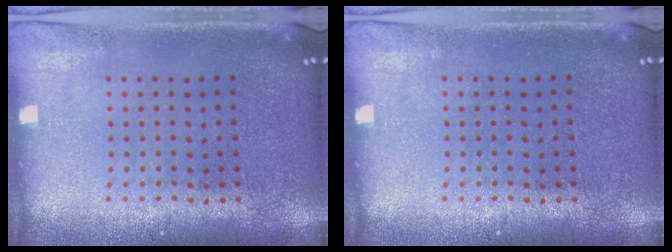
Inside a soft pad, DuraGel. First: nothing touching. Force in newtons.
{"total": 0.0}